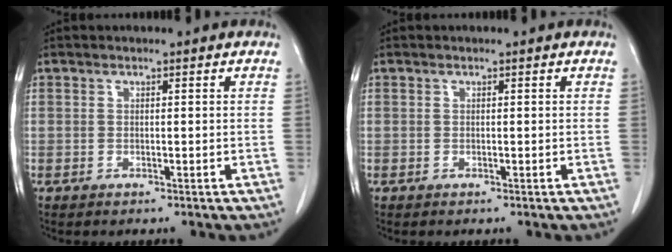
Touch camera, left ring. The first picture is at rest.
{"total": 0.0}